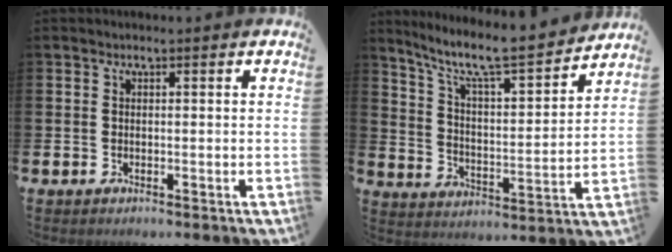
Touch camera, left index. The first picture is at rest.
{"total": 8.9, "force": [7.8, 1.1, 4.1], "torque": [-0.107, -0.056, 0.126]}